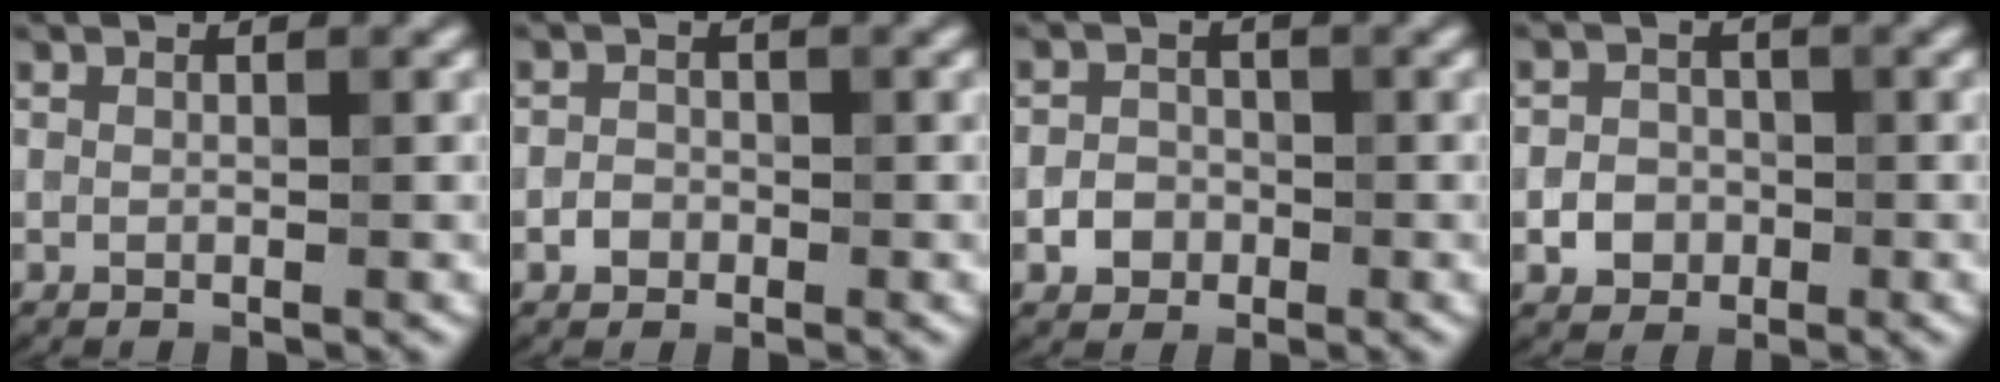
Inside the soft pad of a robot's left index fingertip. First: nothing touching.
{"total": 1.2, "force": [-0.6, 1.0, 0.4], "torque": [-0.001, 0.001, -0.013]}
{"total": 2.0, "force": [-0.8, 1.7, 0.7], "torque": [-0.002, 0.001, -0.019]}
{"total": 2.3, "force": [-0.7, 2.0, 0.8], "torque": [-0.006, 0.000, -0.017]}